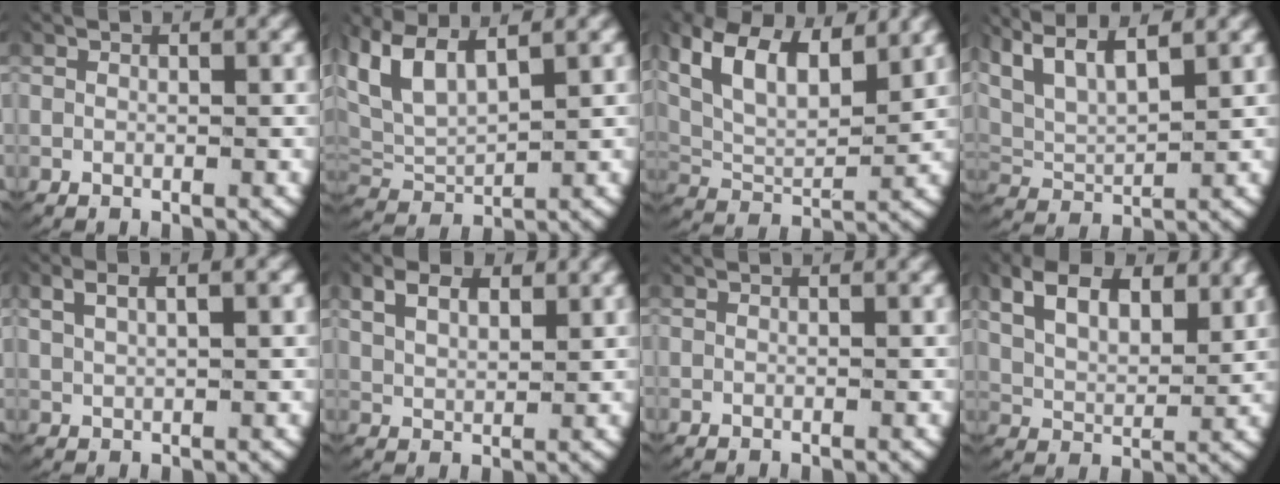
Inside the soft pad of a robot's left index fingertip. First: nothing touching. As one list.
[{"total": 7.5, "force": [2.1, 5.6, 4.4], "torque": [-0.136, -0.015, 0.041]}, {"total": 9.3, "force": [3.7, 5.8, 6.2], "torque": [-0.135, -0.013, 0.070]}, {"total": 7.9, "force": [3.9, 5.1, 4.7], "torque": [-0.116, -0.005, 0.063]}, {"total": 2.5, "force": [1.4, 0.8, 1.9], "torque": [-0.035, 0.008, 0.031]}, {"total": 3.4, "force": [2.2, 1.9, 1.7], "torque": [-0.038, -0.004, 0.045]}, {"total": 0.0}, {"total": 8.1, "force": [3.9, 5.4, 4.5], "torque": [-0.092, 0.002, 0.057]}]